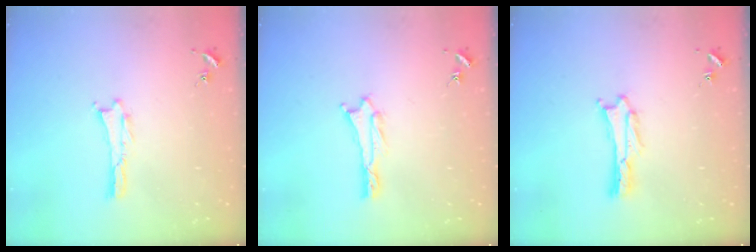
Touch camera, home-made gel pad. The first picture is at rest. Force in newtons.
{"total": 1.0, "press": 1.0, "slide": 0.2}
{"total": 0.0}